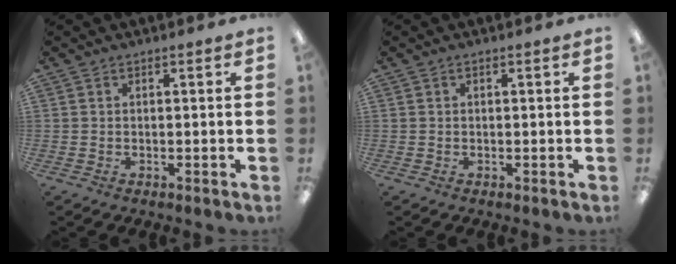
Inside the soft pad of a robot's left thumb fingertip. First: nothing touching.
{"total": 0.0}